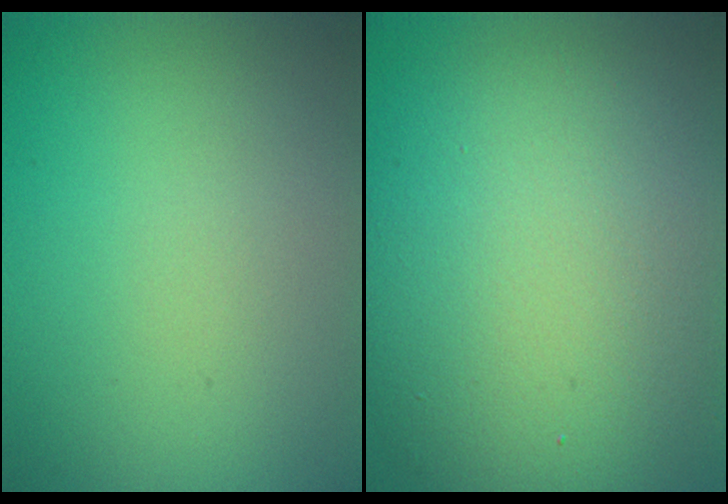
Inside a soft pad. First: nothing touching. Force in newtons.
{"total": 12.9, "press": 12.8, "slide": 0.7}